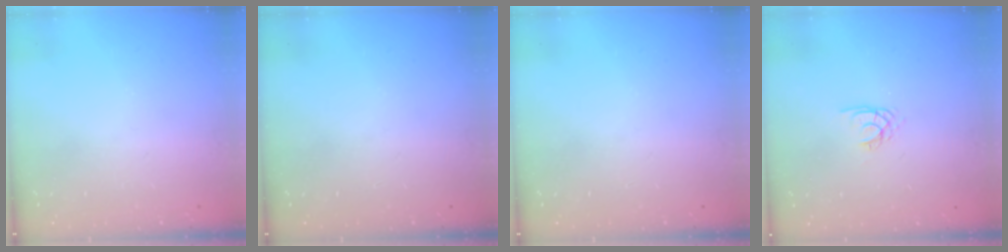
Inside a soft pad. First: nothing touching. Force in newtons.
{"total": 0.0}
{"total": 0.0}
{"total": 2.0, "press": 1.9, "slide": 0.4}